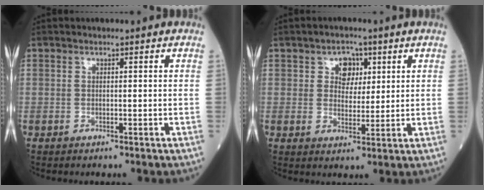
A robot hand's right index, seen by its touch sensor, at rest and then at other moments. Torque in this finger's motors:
{"motor_torque": [0.08, 0.03, 0.06, 0.03]}